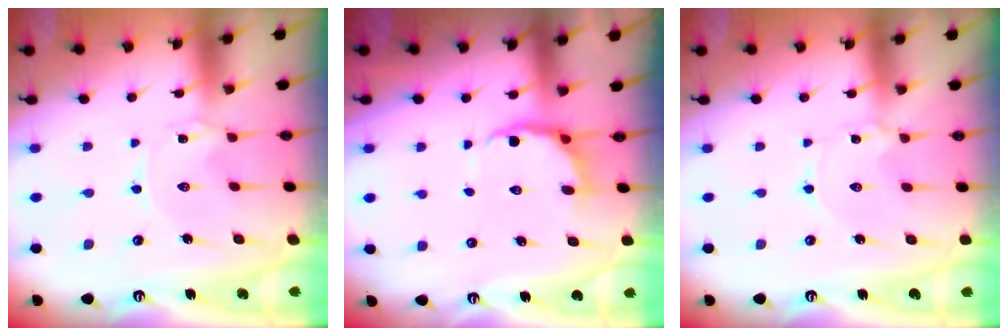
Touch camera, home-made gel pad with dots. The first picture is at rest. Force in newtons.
{"total": 7.8, "press": 7.1, "slide": 3.0}
{"total": 2.2, "press": 2.2, "slide": 0.3}